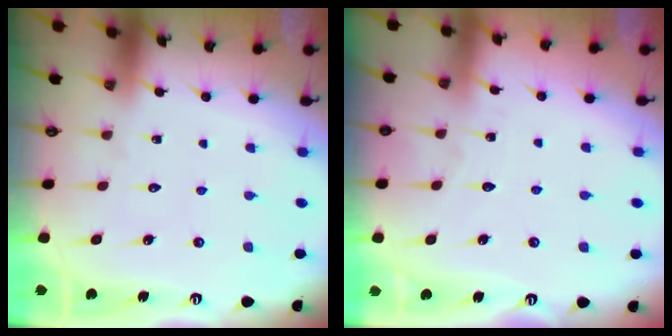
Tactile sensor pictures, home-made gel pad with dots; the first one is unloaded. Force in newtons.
{"total": 2.7, "press": 2.7, "slide": 0.4}